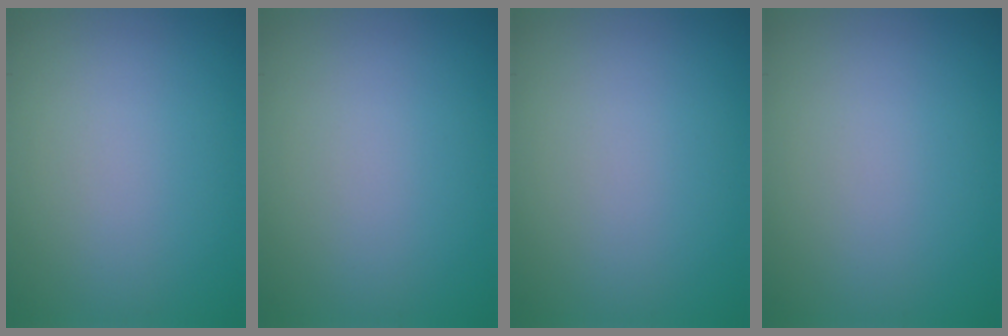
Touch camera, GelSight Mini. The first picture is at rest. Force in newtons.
{"total": 0.0}
{"total": 0.0}
{"total": 0.0}